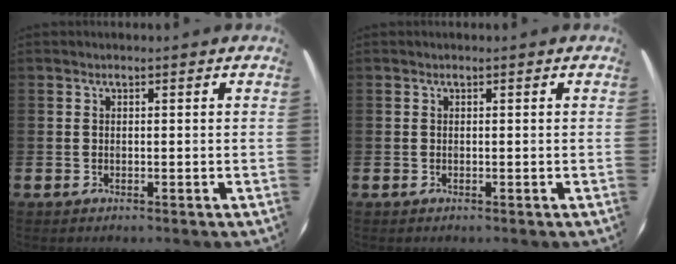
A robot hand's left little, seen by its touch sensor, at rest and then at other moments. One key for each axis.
{"total": 0.0}